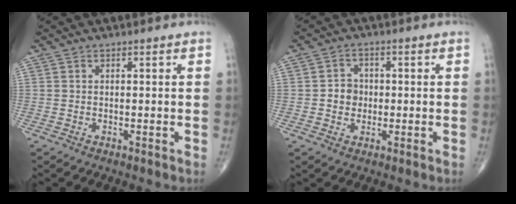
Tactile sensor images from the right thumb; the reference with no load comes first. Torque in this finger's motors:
{"motor_torque": [0.62, 0.98, 0.32, -0.19, 0.01]}